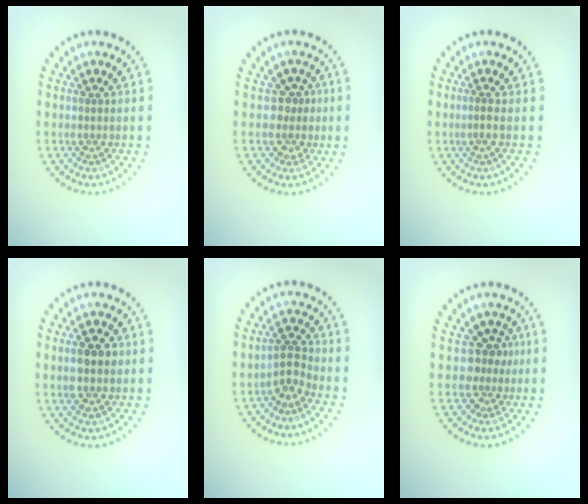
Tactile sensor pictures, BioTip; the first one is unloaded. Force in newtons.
{"total": 2.1, "press": 1.7, "slide": 1.2}
{"total": 0.6, "press": 0.2, "slide": 0.5}
{"total": 3.0, "press": 3.0, "slide": 0.2}
{"total": 2.1, "press": 1.6, "slide": 1.4}
{"total": 2.5, "press": 1.8, "slide": 1.7}